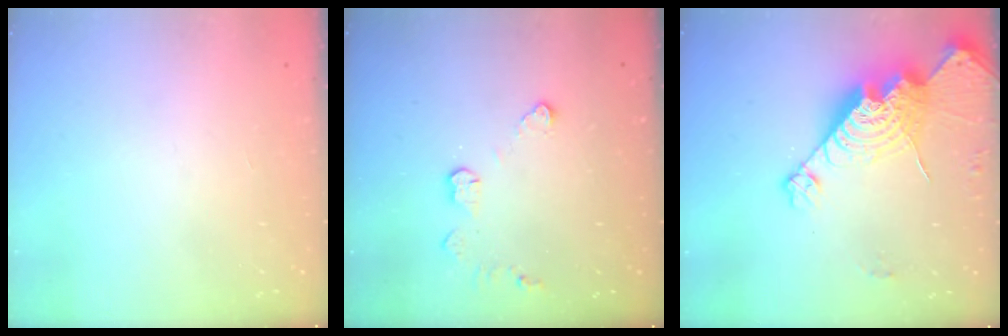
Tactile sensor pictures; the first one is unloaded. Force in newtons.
{"total": 4.6, "press": 4.6, "slide": 0.2}
{"total": 19.8, "press": 19.7, "slide": 1.8}